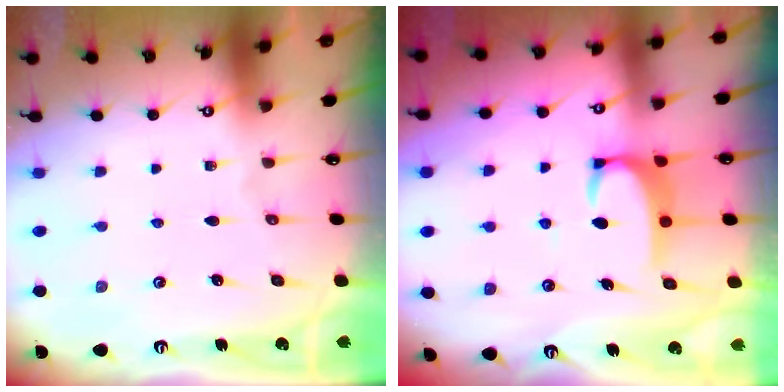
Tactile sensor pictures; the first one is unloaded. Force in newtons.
{"total": 3.4, "press": 3.4, "slide": 0.3}